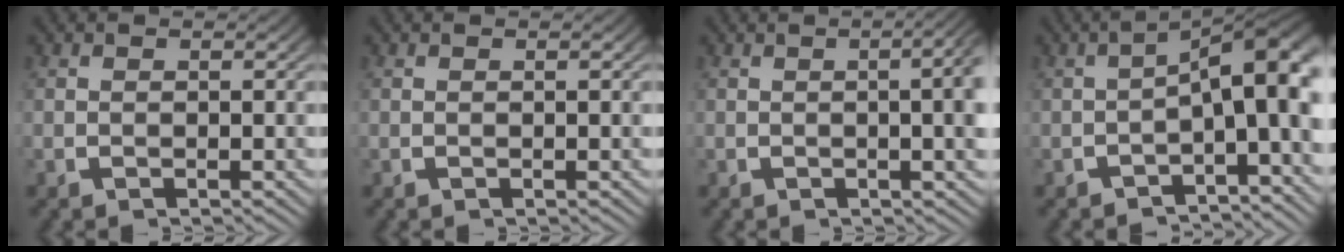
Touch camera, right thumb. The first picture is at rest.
{"total": 0.0}
{"total": 6.2, "force": [1.1, 2.5, 5.5], "torque": [-0.044, 0.022, 0.004]}
{"total": 8.3, "force": [-1.0, 4.1, 7.2], "torque": [-0.100, -0.012, -0.010]}